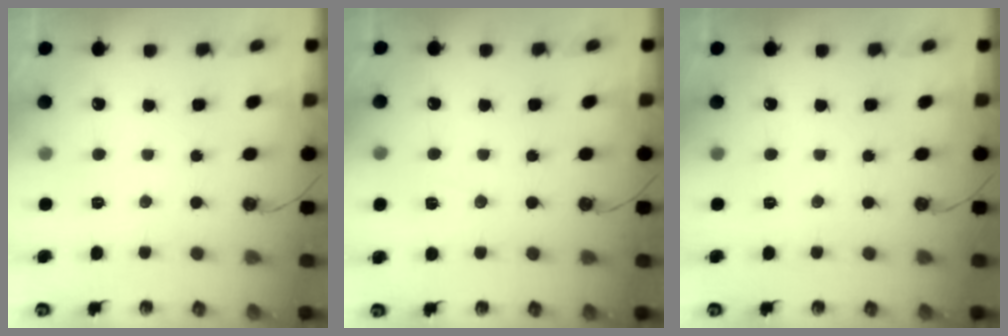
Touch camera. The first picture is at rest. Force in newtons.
{"total": 6.9, "press": 5.7, "slide": 3.8}
{"total": 0.0}